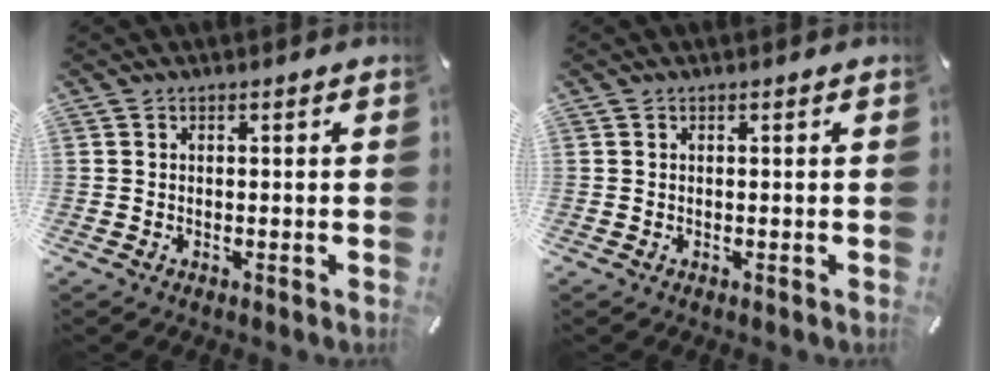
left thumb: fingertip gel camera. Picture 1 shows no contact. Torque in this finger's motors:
{"motor_torque": [0.00, 0.00, 0.00, 0.00, 0.00]}